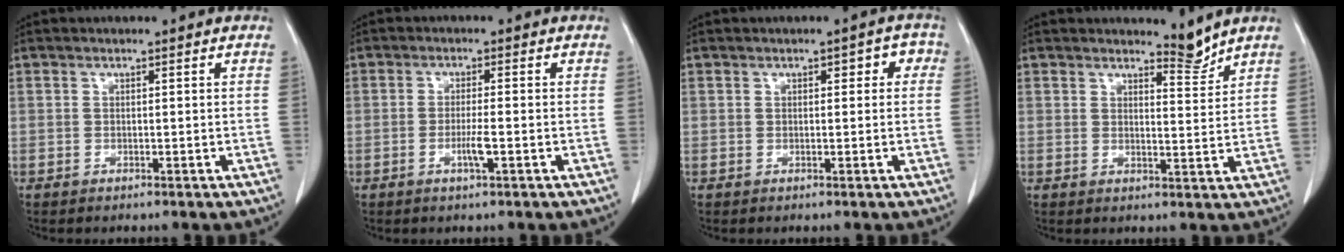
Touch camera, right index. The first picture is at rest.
{"total": 3.3, "force": [-1.2, 0.4, 3.1], "torque": [-0.060, -0.001, -0.020]}
{"total": 3.4, "force": [0.7, 1.7, 2.9], "torque": [-0.039, 0.031, 0.009]}
{"total": 3.2, "force": [3.2, 0.3, 0.4], "torque": [-0.008, -0.019, 0.050]}